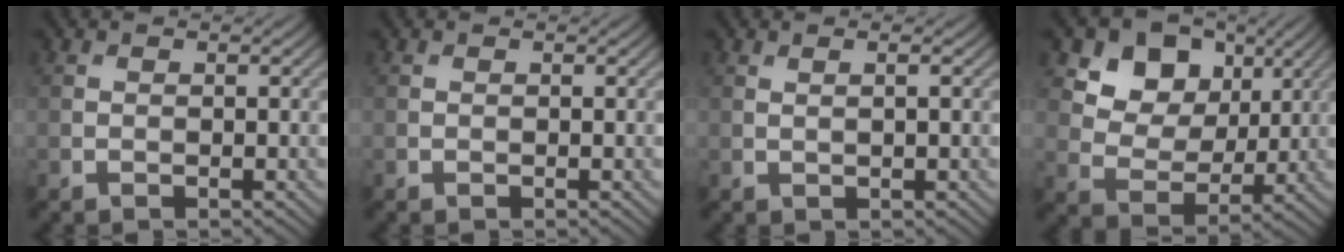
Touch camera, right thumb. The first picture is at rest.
{"total": 0.0}
{"total": 1.1, "force": [0.3, 0.1, 1.0], "torque": [-0.016, -0.001, 0.006]}
{"total": 10.1, "force": [5.0, 7.4, 4.8], "torque": [-0.096, -0.016, 0.094]}